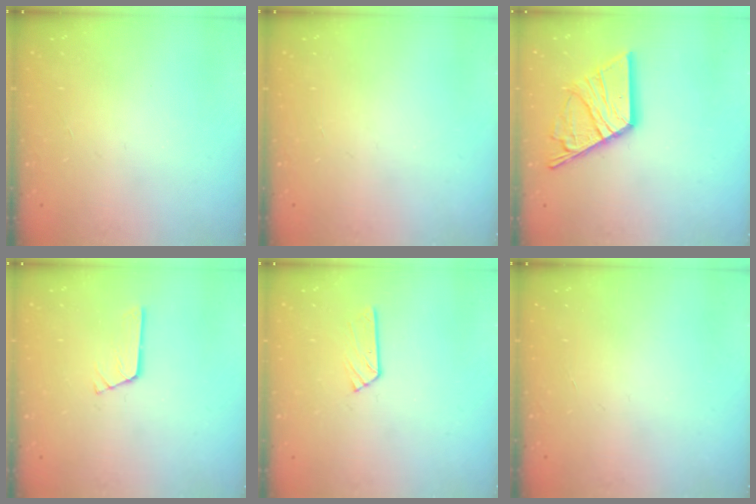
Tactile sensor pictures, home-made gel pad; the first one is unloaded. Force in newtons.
{"total": 0.0}
{"total": 15.2, "press": 15.2, "slide": 1.2}
{"total": 2.9, "press": 2.9, "slide": 0.1}
{"total": 3.9, "press": 3.9, "slide": 0.5}
{"total": 0.0}